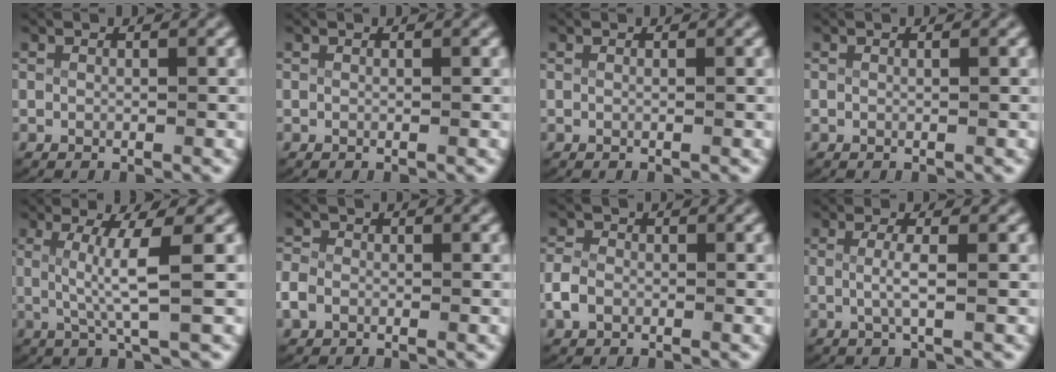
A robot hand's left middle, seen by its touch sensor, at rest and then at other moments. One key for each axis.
{"total": 0.0}
{"total": 0.0}
{"total": 0.0}
{"total": 4.4, "fx": 0.6, "fy": -0.3, "fz": 4.4, "tx": -0.079, "ty": -0.008, "tz": 0.016}
{"total": 2.1, "fx": -0.6, "fy": 1.8, "fz": 0.8, "tx": -0.035, "ty": -0.005, "tz": -0.011}
{"total": 2.1, "fx": -0.7, "fy": 1.7, "fz": 1.0, "tx": -0.035, "ty": -0.003, "tz": -0.012}
{"total": 2.2, "fx": -0.1, "fy": 0.1, "fz": 2.2, "tx": -0.051, "ty": -0.008, "tz": 0.003}